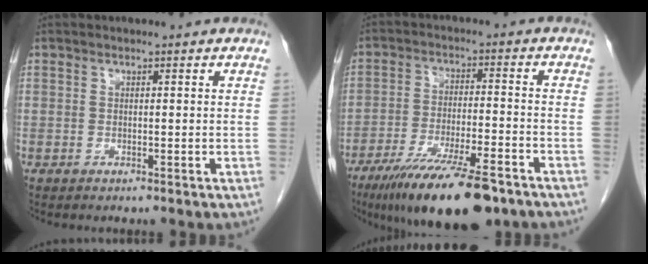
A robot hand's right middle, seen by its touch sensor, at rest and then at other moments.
{"total": 16.5, "force": [-11.9, 3.1, 11.0], "torque": [-0.171, -0.032, -0.195]}